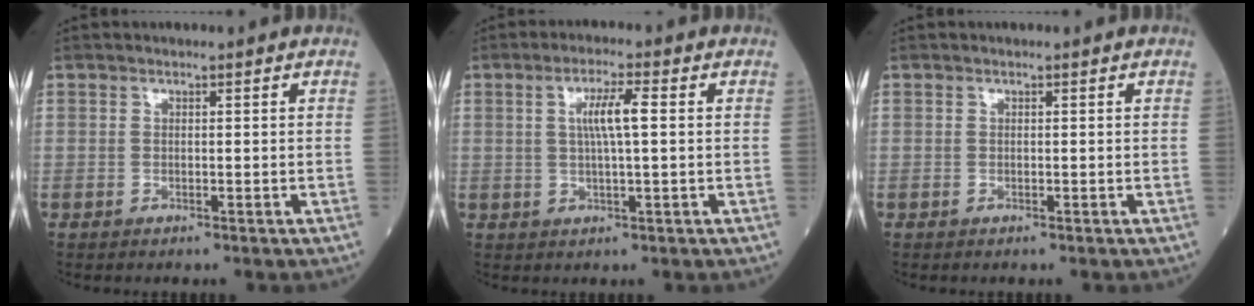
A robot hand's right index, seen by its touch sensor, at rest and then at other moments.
{"total": 4.9, "force": [0.9, 0.2, 4.9], "torque": [-0.090, 0.004, 0.015]}
{"total": 0.0}